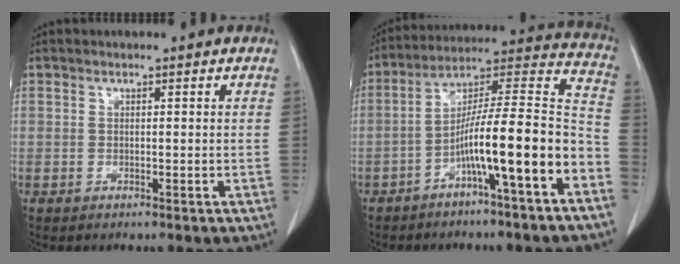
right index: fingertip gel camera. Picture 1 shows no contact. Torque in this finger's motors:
{"motor_torque": [1.88, -0.26, 1.05, 0.21]}